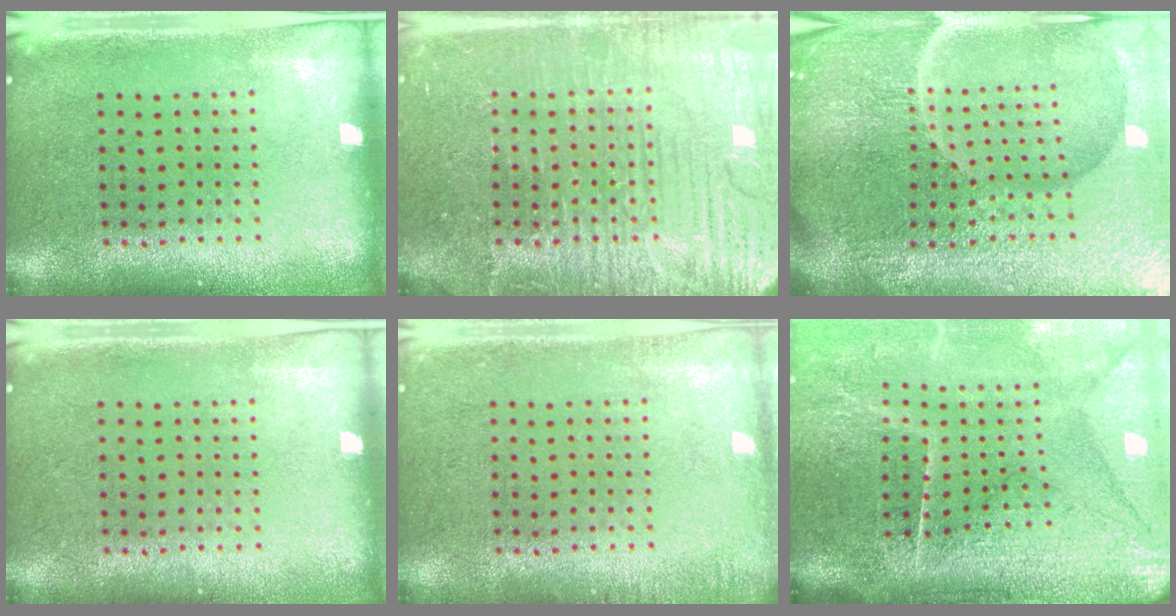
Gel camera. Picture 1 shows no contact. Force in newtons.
{"total": 7.0, "press": 6.9, "slide": 0.9}
{"total": 6.7, "press": 6.0, "slide": 3.0}
{"total": 0.0}
{"total": 1.2, "press": 1.1, "slide": 0.2}
{"total": 4.8, "press": 3.9, "slide": 2.7}